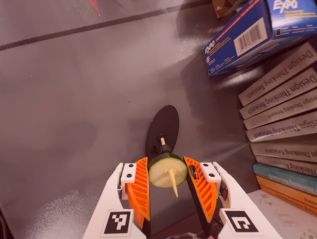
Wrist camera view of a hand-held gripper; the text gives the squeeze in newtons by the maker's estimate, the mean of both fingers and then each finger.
{"total": 9.2, "left": 9.0, "right": 9.3}